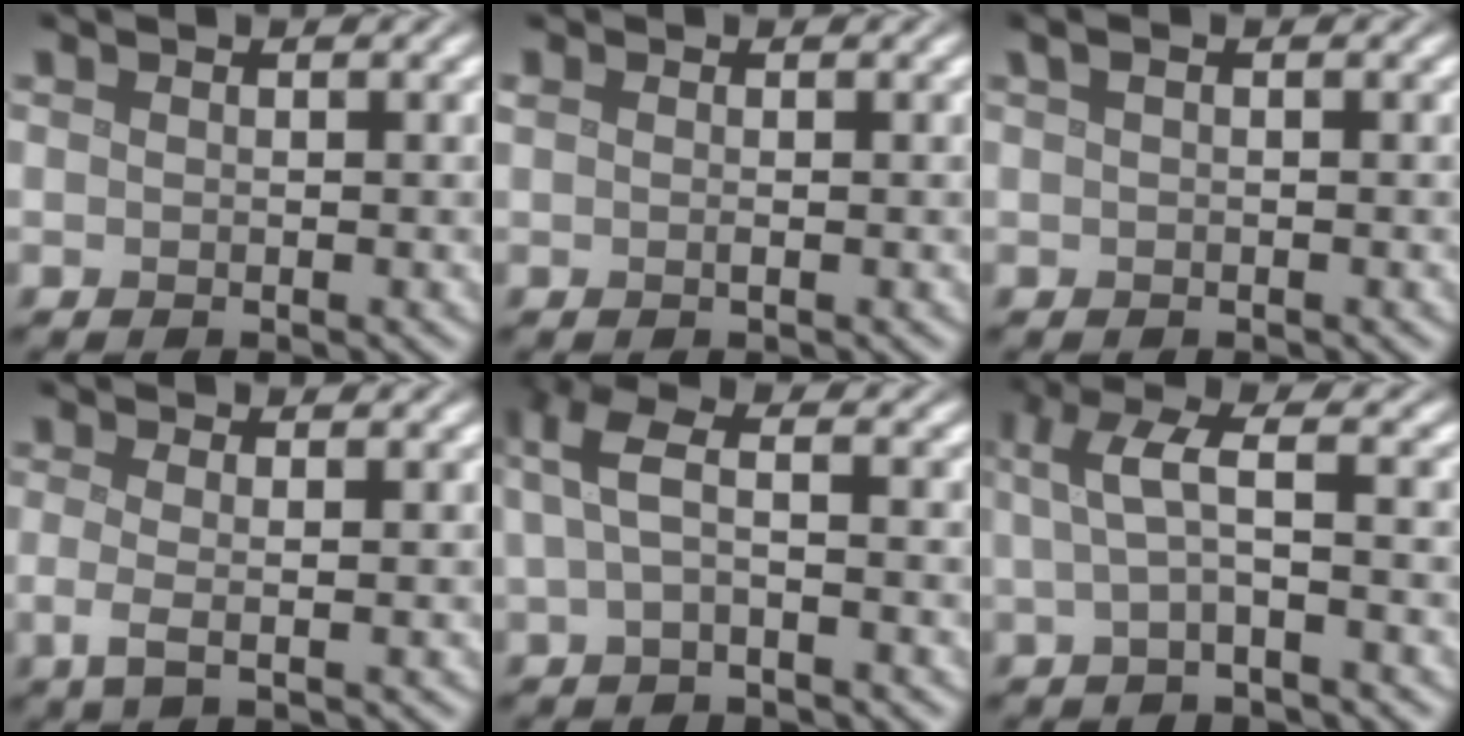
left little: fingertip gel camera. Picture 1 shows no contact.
{"total": 0.6, "force": [0.1, 0.2, 0.5], "torque": [-0.015, 0.001, 0.001]}
{"total": 1.1, "force": [0.4, 0.2, 1.0], "torque": [-0.021, 0.008, 0.007]}
{"total": 2.5, "force": [-0.2, 0.7, 2.4], "torque": [-0.043, -0.003, -0.009]}
{"total": 3.2, "force": [0.1, 0.9, 3.1], "torque": [-0.068, 0.011, -0.004]}
{"total": 3.6, "force": [0.3, 0.7, 3.5], "torque": [-0.068, 0.011, 0.000]}